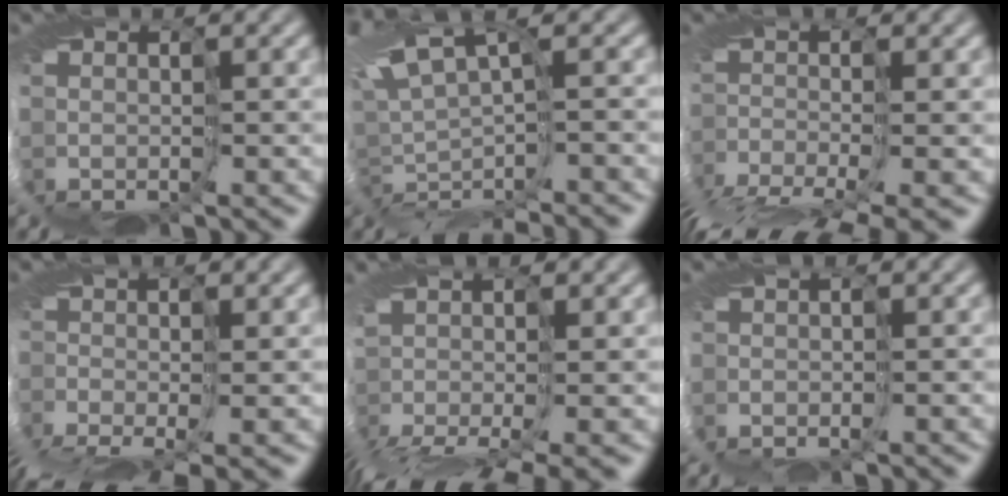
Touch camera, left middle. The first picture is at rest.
{"total": 5.8, "force": [-1.5, 1.4, 5.5], "torque": [-0.092, 0.009, 0.004]}
{"total": 10.4, "force": [-7.9, 2.7, 6.1], "torque": [-0.127, -0.036, -0.121]}
{"total": 8.9, "force": [-5.0, 3.8, 6.4], "torque": [-0.133, -0.023, -0.063]}
{"total": 9.0, "force": [-3.4, 3.2, 7.7], "torque": [-0.138, -0.039, -0.044]}
{"total": 1.2, "force": [-0.8, 0.0, 0.9], "torque": [-0.004, -0.003, -0.013]}